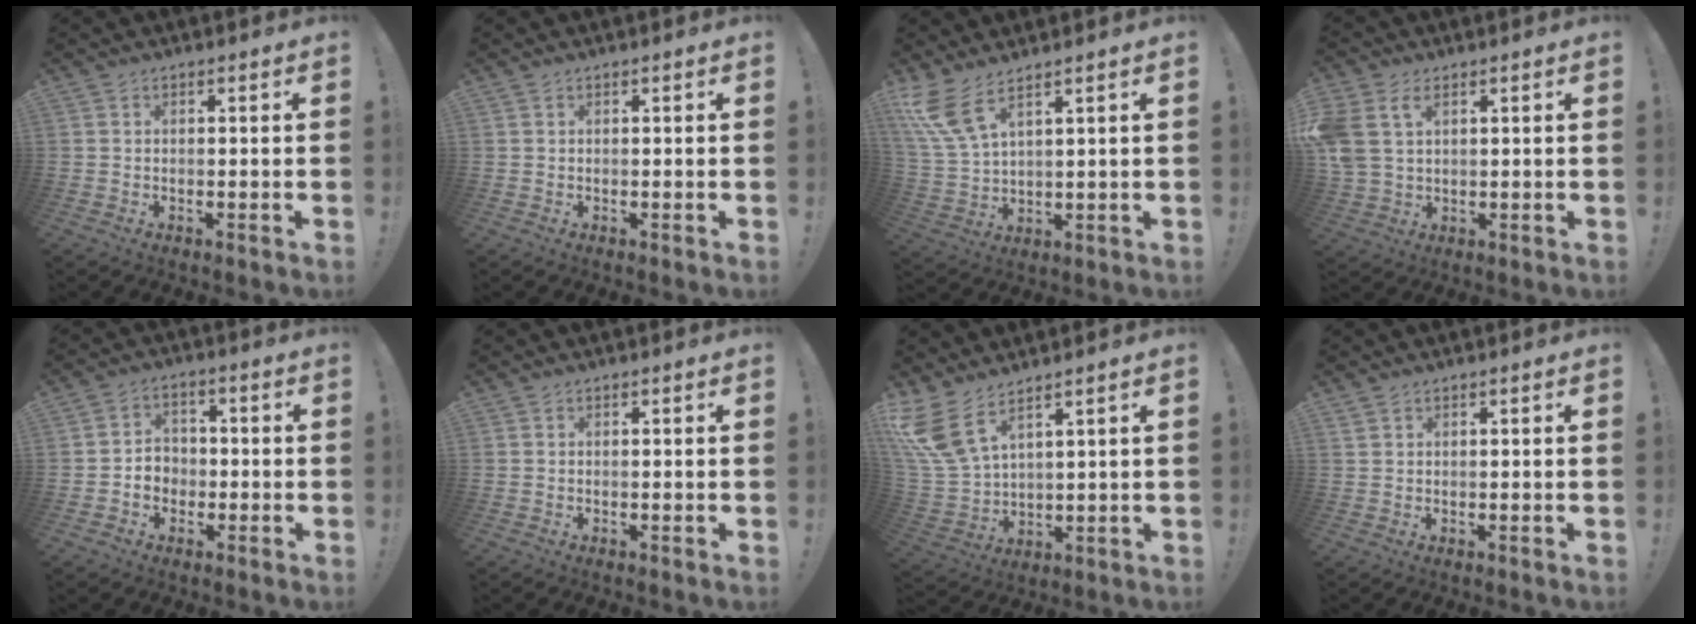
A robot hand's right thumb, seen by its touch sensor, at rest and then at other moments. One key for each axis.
{"total": 0.0}
{"total": 9.1, "fx": 6.2, "fy": 2.7, "fz": 6.0, "tx": -0.132, "ty": -0.025, "tz": 0.123}
{"total": 7.9, "fx": 3.6, "fy": 5.1, "fz": 4.9, "tx": -0.114, "ty": -0.008, "tz": 0.071}
{"total": 5.7, "fx": -1.8, "fy": 5.1, "fz": 1.9, "tx": -0.028, "ty": 0.011, "tz": -0.031}
{"total": 0.0}
{"total": 11.6, "fx": 7.6, "fy": 4.9, "fz": 7.3, "tx": -0.161, "ty": -0.039, "tz": 0.145}
{"total": 0.0}